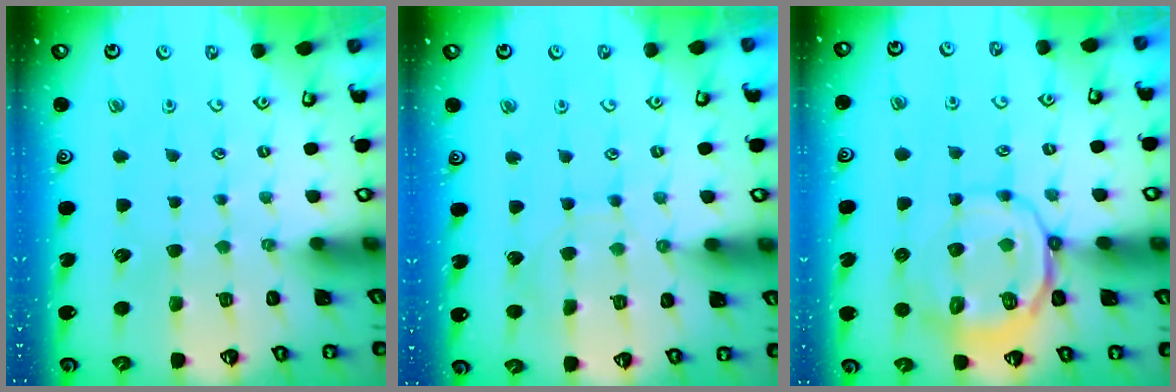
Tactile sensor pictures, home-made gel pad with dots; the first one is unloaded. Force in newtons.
{"total": 4.7, "press": 4.7, "slide": 0.3}
{"total": 11.3, "press": 11.1, "slide": 2.3}